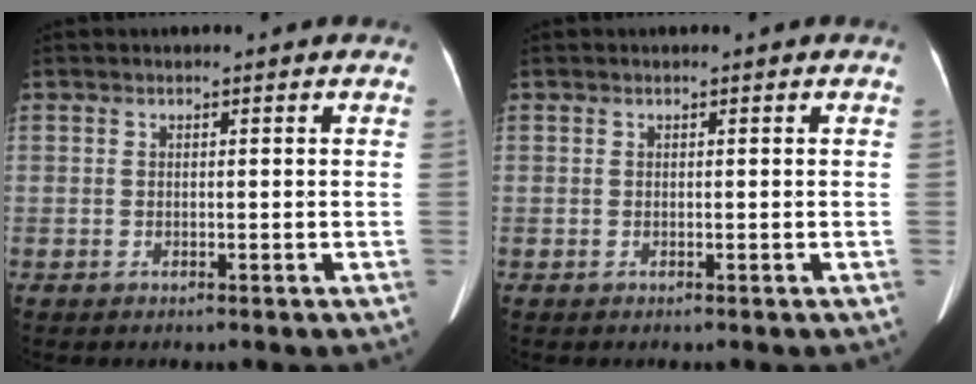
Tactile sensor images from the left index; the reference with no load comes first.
{"total": 0.0}